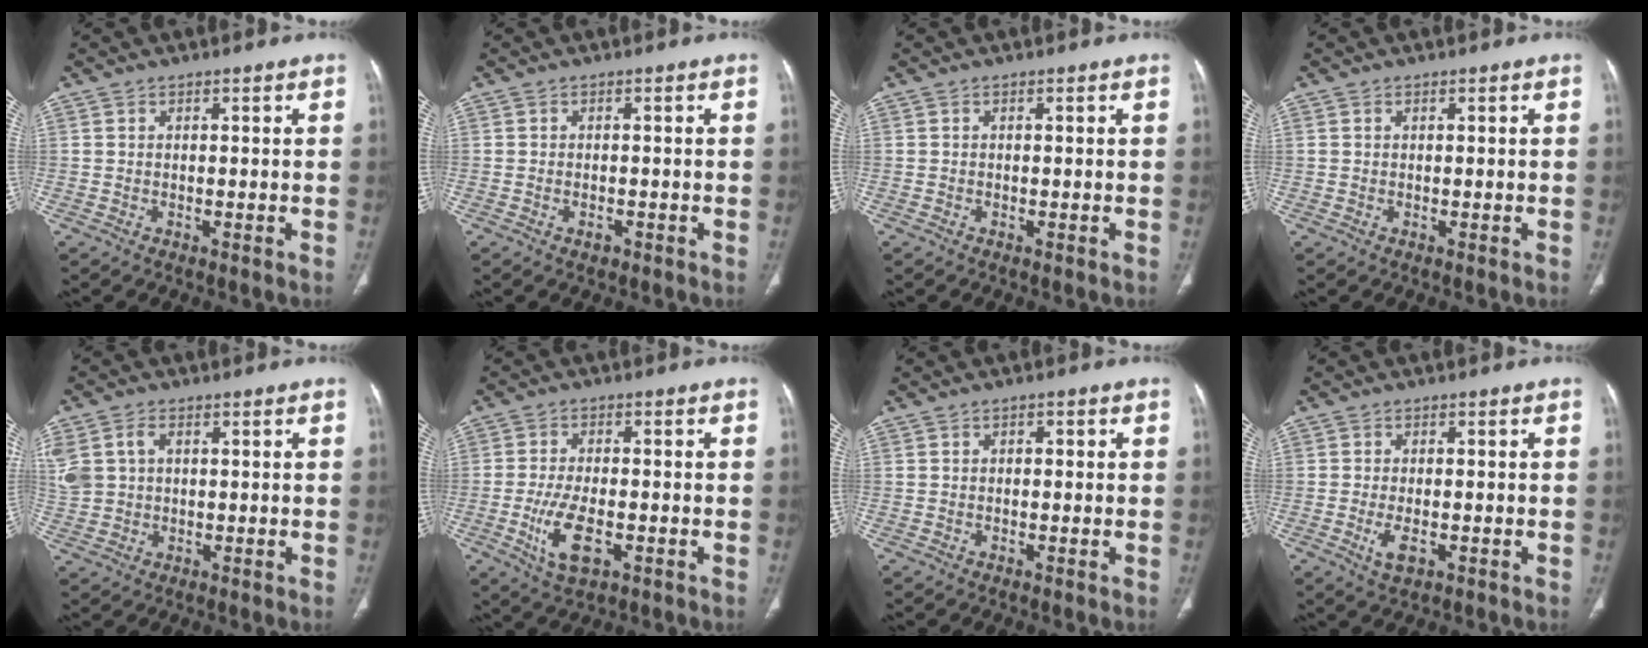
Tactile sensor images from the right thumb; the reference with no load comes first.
{"total": 1.3, "force": [-0.7, 0.8, 0.8], "torque": [-0.013, 0.005, -0.008]}
{"total": 0.0}
{"total": 0.0}
{"total": 10.1, "force": [2.5, 7.7, 6.0], "torque": [-0.162, 0.016, 0.059]}
{"total": 8.3, "force": [-2.6, 3.8, 6.9], "torque": [-0.139, 0.002, -0.041]}
{"total": 1.1, "force": [0.2, 0.7, 0.8], "torque": [-0.007, 0.003, 0.000]}
{"total": 3.8, "force": [-1.2, 1.8, 3.1], "torque": [-0.060, -0.003, -0.017]}